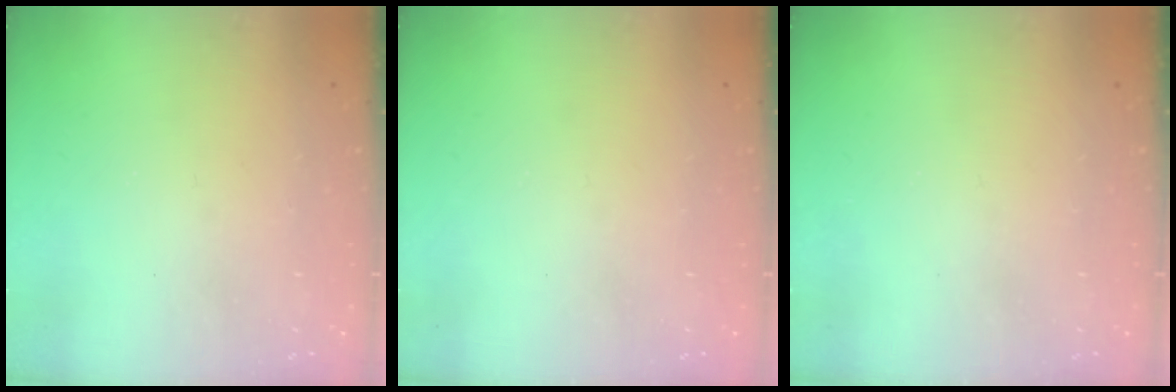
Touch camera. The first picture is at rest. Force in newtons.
{"total": 0.0}
{"total": 0.0}